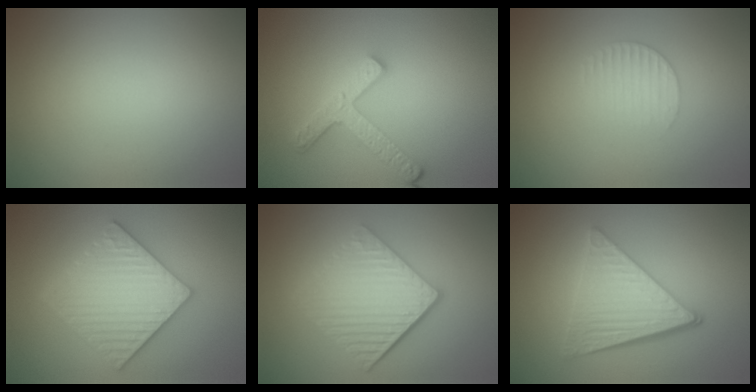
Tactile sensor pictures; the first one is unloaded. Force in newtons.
{"total": 3.7, "press": 3.0, "slide": 2.2}
{"total": 1.5, "press": 1.5, "slide": 0.4}
{"total": 5.8, "press": 5.7, "slide": 1.1}
{"total": 5.9, "press": 4.0, "slide": 4.3}
{"total": 5.8, "press": 4.1, "slide": 4.1}